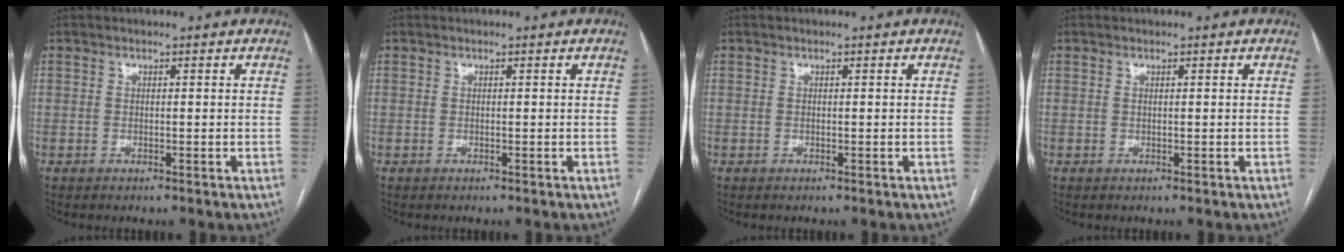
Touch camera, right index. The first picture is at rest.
{"total": 0.0}
{"total": 0.0}
{"total": 0.0}